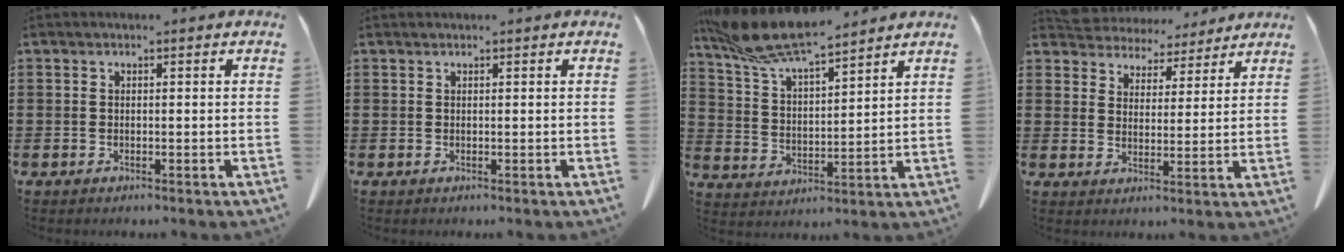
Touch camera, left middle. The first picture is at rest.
{"total": 0.0}
{"total": 9.7, "force": [8.6, 1.1, 4.5], "torque": [-0.118, -0.040, 0.154]}
{"total": 5.2, "force": [5.1, 1.4, -0.1], "torque": [-0.027, -0.029, 0.092]}